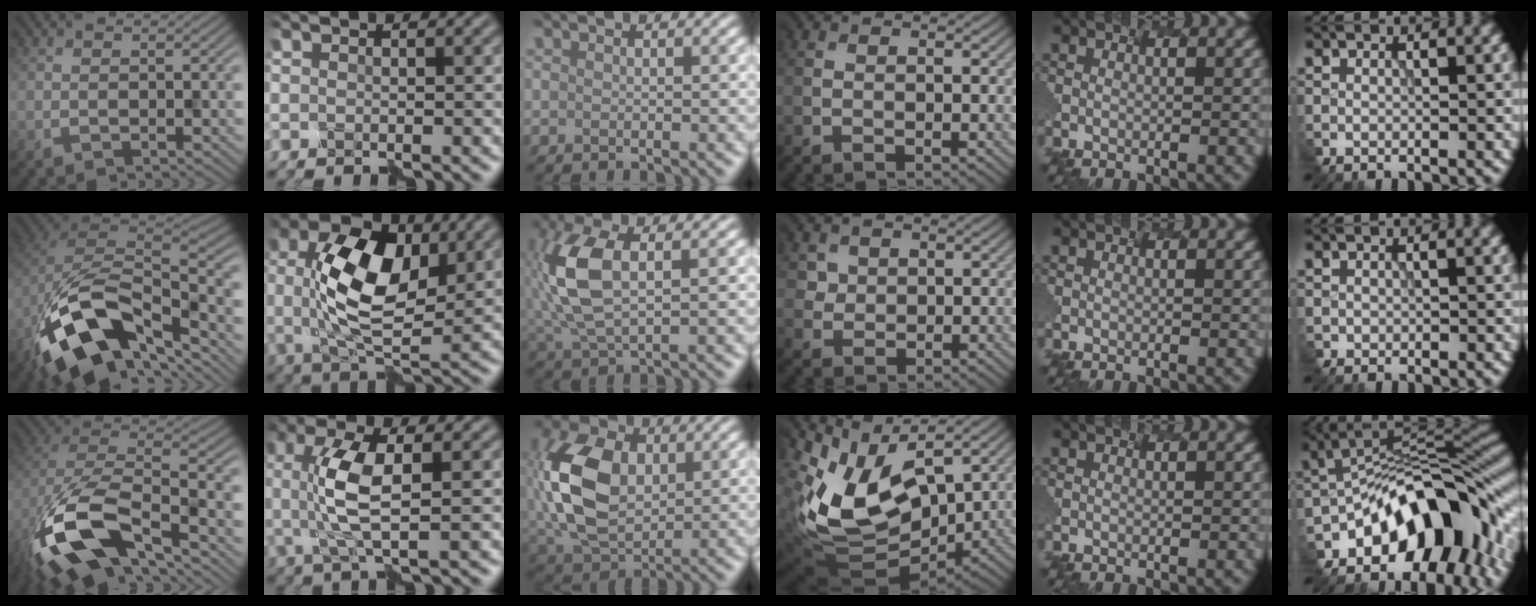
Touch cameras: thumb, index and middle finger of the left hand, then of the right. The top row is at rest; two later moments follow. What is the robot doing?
{"motion": "disassemble", "object": "markers"}